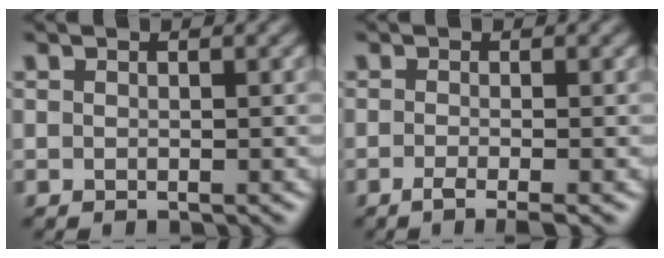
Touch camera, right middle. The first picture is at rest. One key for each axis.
{"total": 2.2, "fx": -1.1, "fy": 0.5, "fz": 1.8, "tx": -0.028, "ty": -0.006, "tz": -0.027}